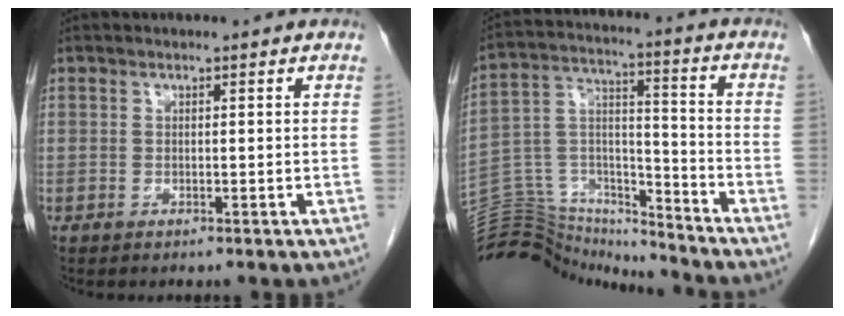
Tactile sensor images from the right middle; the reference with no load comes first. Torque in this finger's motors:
{"motor_torque": [-0.50, -0.67, -0.15, -0.01]}